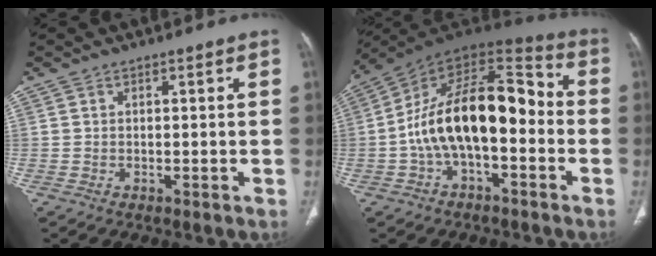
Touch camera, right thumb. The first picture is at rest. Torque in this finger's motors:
{"motor_torque": [2.48, 2.53, 1.88, -0.89, 0.60]}